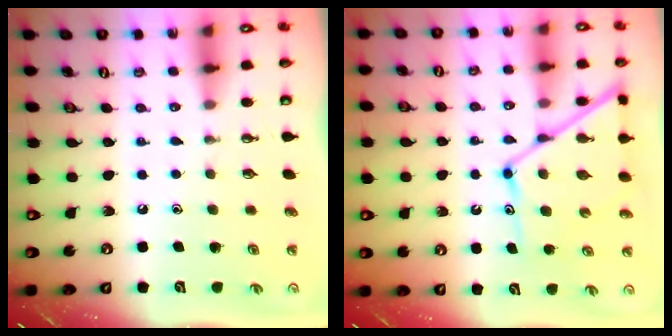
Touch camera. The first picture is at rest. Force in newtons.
{"total": 14.2, "press": 14.1, "slide": 1.4}